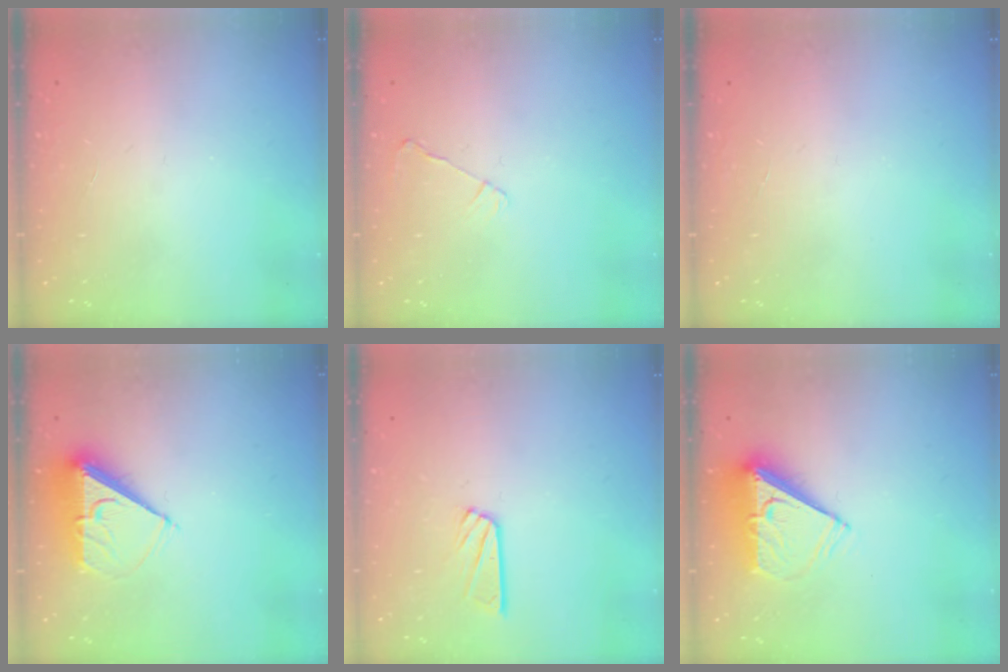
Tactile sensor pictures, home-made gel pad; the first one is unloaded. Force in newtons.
{"total": 2.6, "press": 2.6, "slide": 0.5}
{"total": 0.0}
{"total": 6.9, "press": 6.7, "slide": 1.2}
{"total": 7.5, "press": 7.5, "slide": 0.6}
{"total": 8.0, "press": 8.0, "slide": 0.5}